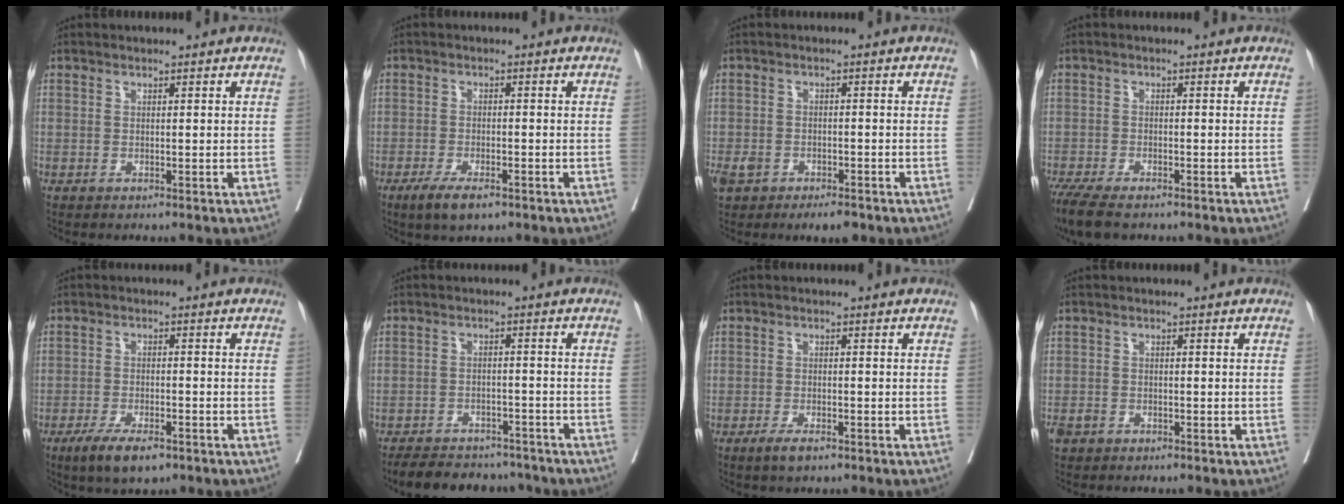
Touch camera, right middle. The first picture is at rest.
{"total": 4.9, "force": [-3.2, 1.4, 3.4], "torque": [-0.064, -0.007, -0.050]}
{"total": 5.5, "force": [-3.5, 2.7, 3.4], "torque": [-0.055, 0.002, -0.052]}
{"total": 7.3, "force": [-5.7, 2.1, 4.0], "torque": [-0.067, -0.014, -0.094]}
{"total": 6.5, "force": [-4.3, 2.0, 4.4], "torque": [-0.078, -0.009, -0.069]}
{"total": 11.3, "force": [-10.0, 4.0, 3.1], "torque": [-0.045, 0.008, -0.132]}
{"total": 2.7, "force": [-1.8, 0.7, 1.9], "torque": [-0.037, -0.003, -0.030]}
{"total": 1.8, "force": [-1.3, 1.1, 0.7], "torque": [-0.018, 0.001, -0.020]}